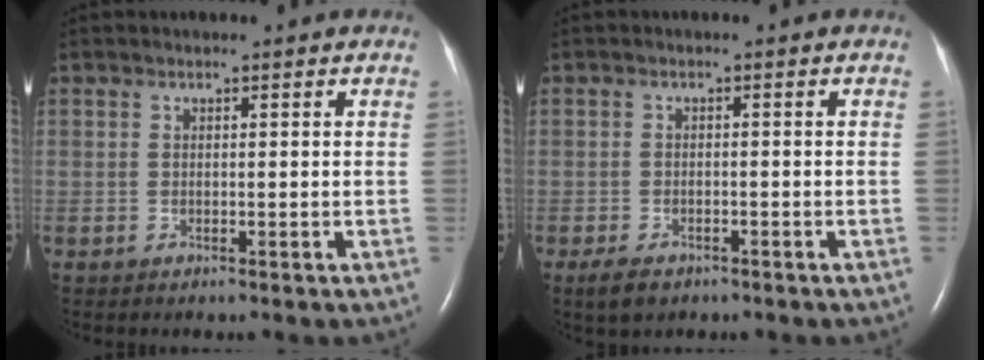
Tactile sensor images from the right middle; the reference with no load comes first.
{"total": 3.0, "force": [-2.0, 1.5, 1.6], "torque": [-0.032, -0.003, -0.028]}